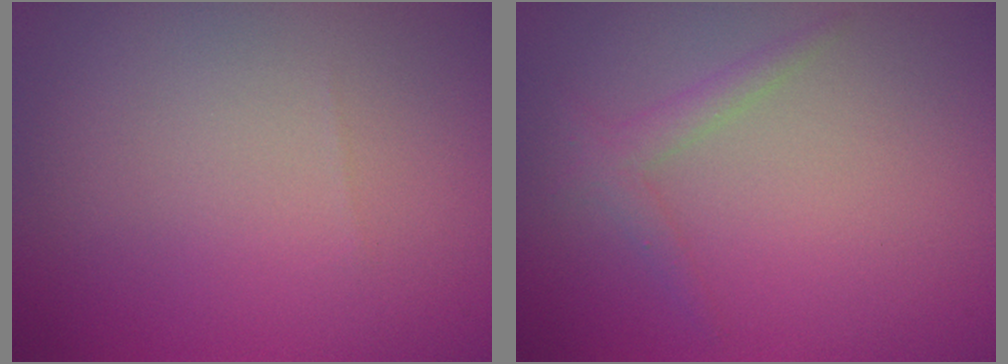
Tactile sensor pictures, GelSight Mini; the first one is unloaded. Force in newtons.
{"total": 1.4, "press": 1.4, "slide": 0.1}